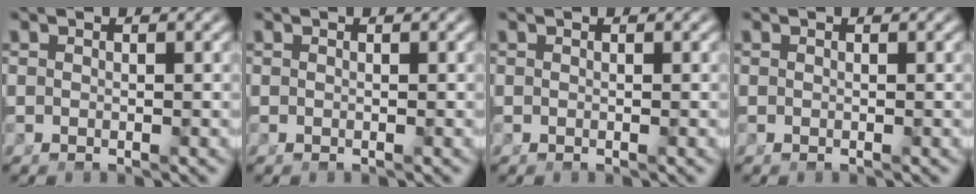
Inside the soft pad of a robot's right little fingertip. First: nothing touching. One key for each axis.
{"total": 0.0}
{"total": 0.0}
{"total": 0.0}